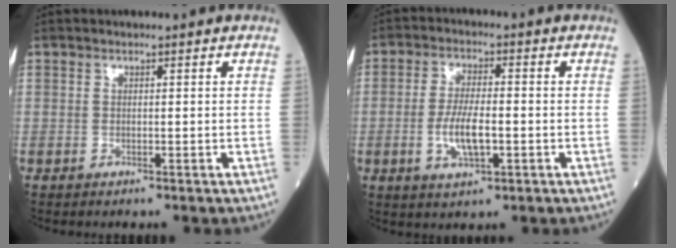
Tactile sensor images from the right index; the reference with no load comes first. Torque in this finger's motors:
{"motor_torque": [0.10, -0.08, 0.06, 0.08]}